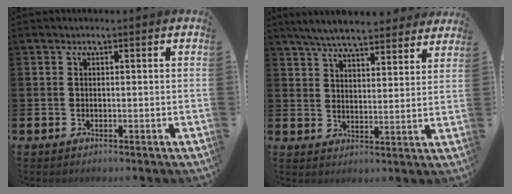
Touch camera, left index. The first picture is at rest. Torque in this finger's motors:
{"motor_torque": [0.22, -0.27, 0.76, 0.21]}